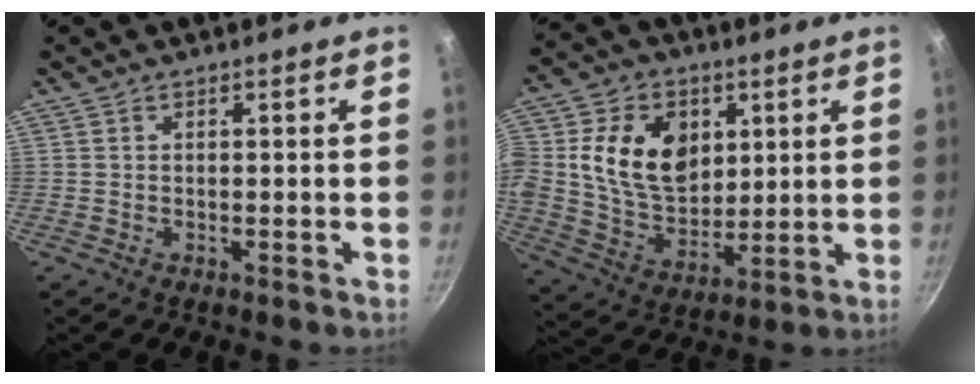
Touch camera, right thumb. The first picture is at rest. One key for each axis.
{"total": 17.3, "fx": 3.9, "fy": 12.7, "fz": 11.2, "tx": -0.176, "ty": -0.011, "tz": 0.070}